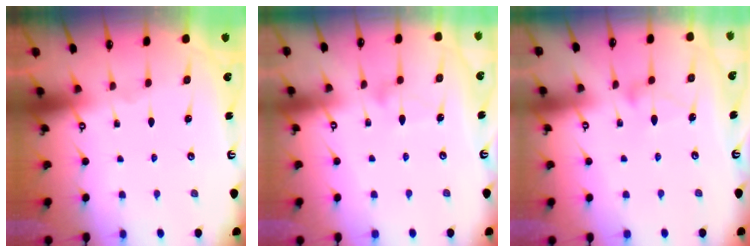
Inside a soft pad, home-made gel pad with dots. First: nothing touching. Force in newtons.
{"total": 9.4, "press": 9.3, "slide": 0.5}
{"total": 7.9, "press": 7.9, "slide": 0.5}